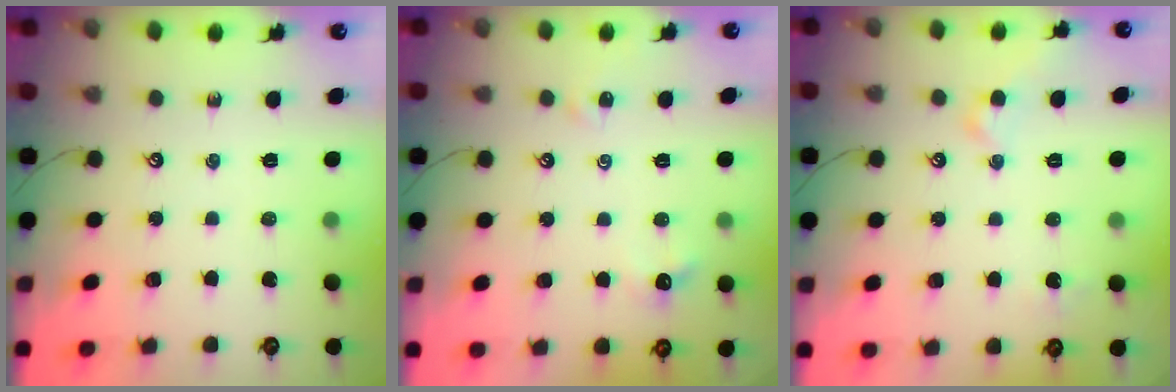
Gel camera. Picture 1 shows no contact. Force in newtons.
{"total": 2.3, "press": 2.2, "slide": 0.6}
{"total": 1.1, "press": 1.1, "slide": 0.4}